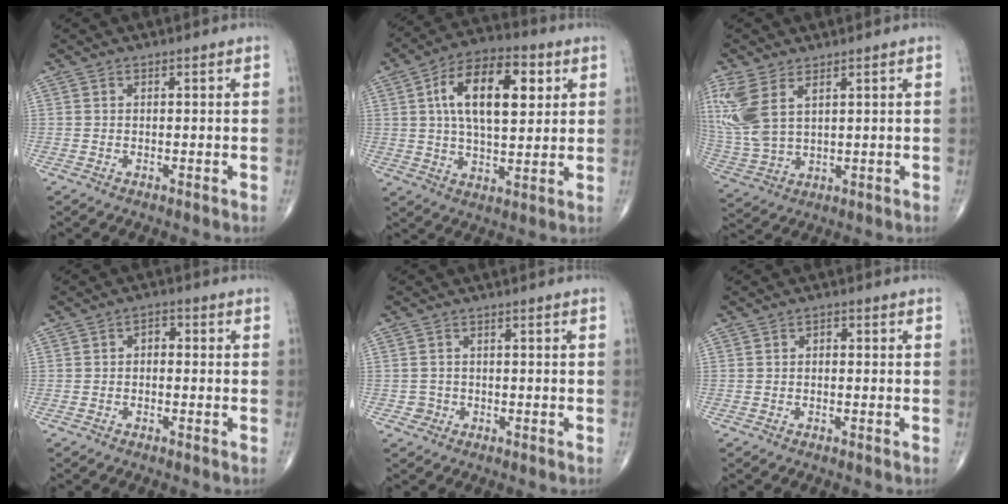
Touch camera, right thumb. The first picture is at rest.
{"total": 16.4, "force": [4.4, 8.2, 13.5], "torque": [-0.209, 0.004, 0.071]}
{"total": 11.8, "force": [4.7, 6.5, 8.7], "torque": [-0.217, -0.007, 0.112]}
{"total": 2.3, "force": [-0.2, 1.6, 1.6], "torque": [-0.011, 0.011, -0.011]}
{"total": 1.6, "force": [-0.5, 1.5, -0.2], "torque": [0.013, 0.008, -0.013]}
{"total": 1.1, "force": [0.0, 0.8, 0.7], "torque": [-0.004, 0.004, -0.005]}